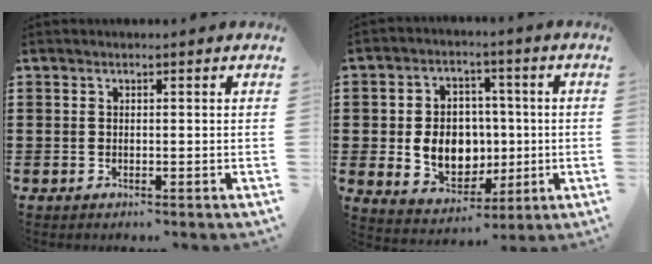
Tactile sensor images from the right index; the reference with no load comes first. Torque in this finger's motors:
{"motor_torque": [1.60, -0.54, 1.05, 0.21]}